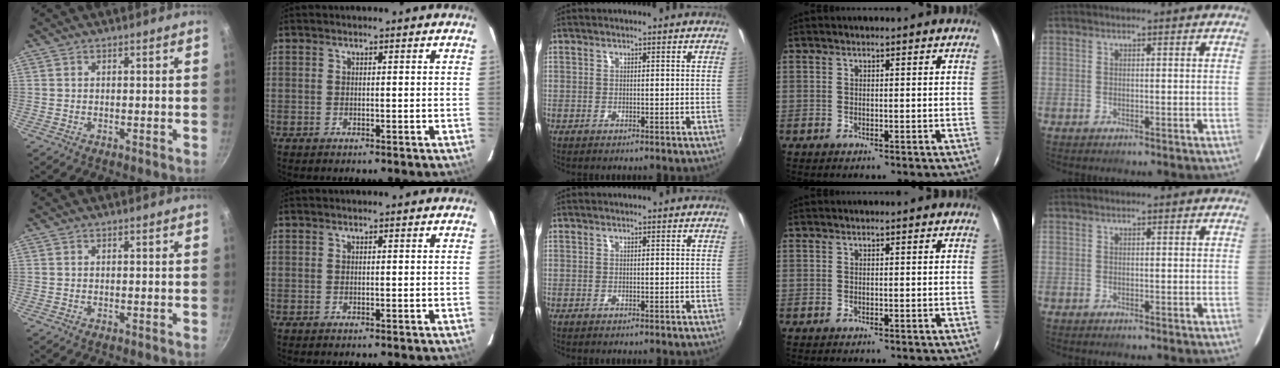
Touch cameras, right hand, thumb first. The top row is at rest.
{}